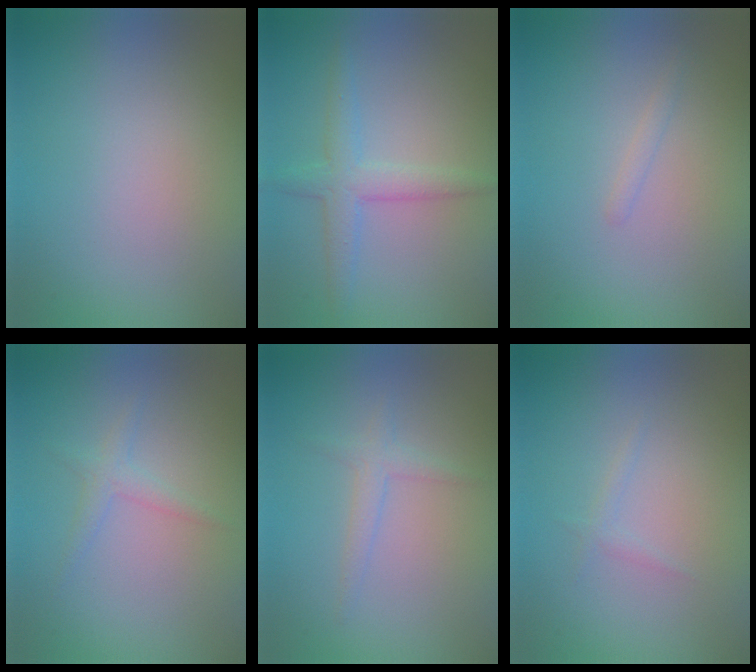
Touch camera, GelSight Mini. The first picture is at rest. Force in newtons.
{"total": 3.0, "press": 3.0, "slide": 0.1}
{"total": 0.6, "press": 0.6, "slide": 0.0}
{"total": 1.4, "press": 1.4, "slide": 0.0}
{"total": 1.4, "press": 1.4, "slide": 0.1}
{"total": 0.7, "press": 0.7, "slide": 0.1}